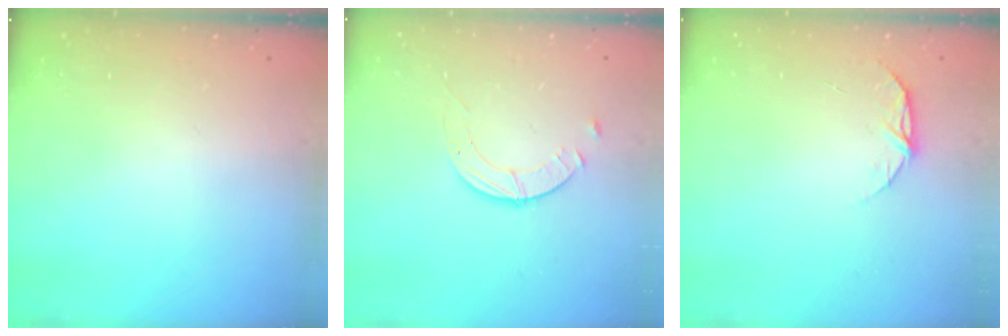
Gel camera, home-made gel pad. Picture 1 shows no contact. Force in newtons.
{"total": 2.3, "press": 2.3, "slide": 0.3}
{"total": 6.6, "press": 6.5, "slide": 0.6}